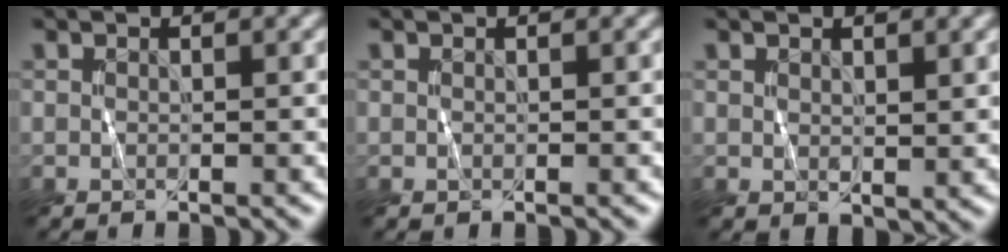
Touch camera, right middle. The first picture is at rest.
{"total": 0.0}
{"total": 1.4, "force": [0.9, 0.7, 0.8], "torque": [-0.013, -0.007, 0.022]}